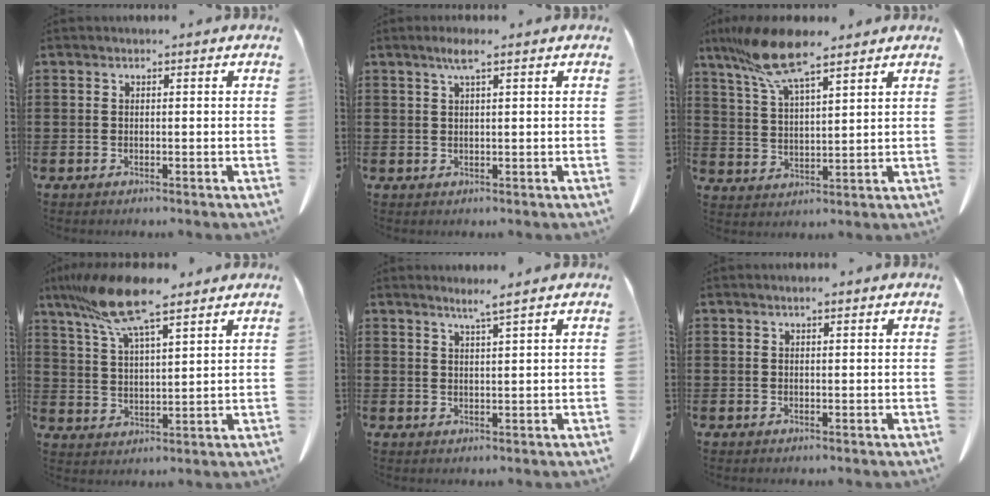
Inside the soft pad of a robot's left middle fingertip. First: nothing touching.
{"total": 2.5, "force": [1.4, 0.1, 2.1], "torque": [-0.045, 0.001, 0.024]}
{"total": 10.1, "force": [7.3, 1.9, 6.7], "torque": [-0.157, -0.017, 0.131]}
{"total": 11.2, "force": [8.1, 1.8, 7.5], "torque": [-0.173, -0.022, 0.143]}
{"total": 2.3, "force": [1.9, -0.6, 1.0], "torque": [-0.021, -0.007, 0.036]}
{"total": 0.9, "force": [0.6, 0.1, 0.6], "torque": [-0.013, 0.000, 0.010]}